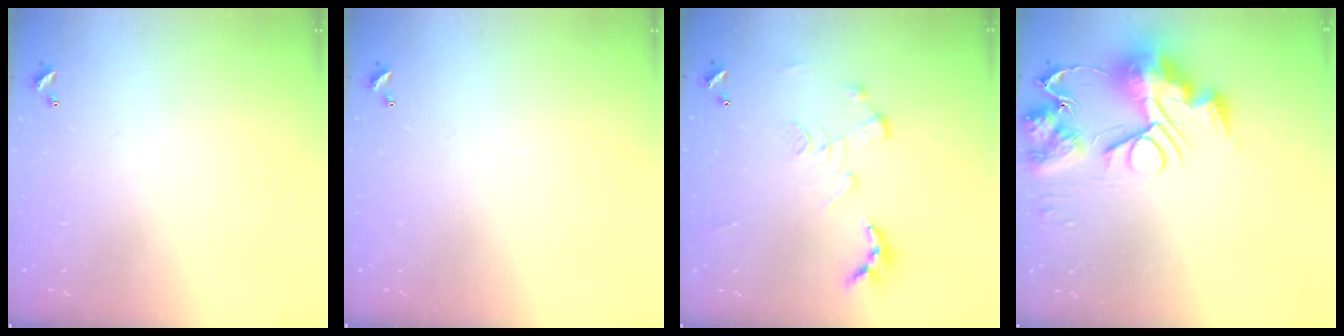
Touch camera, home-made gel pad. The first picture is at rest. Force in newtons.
{"total": 0.0}
{"total": 0.0}
{"total": 14.3, "press": 14.2, "slide": 1.6}